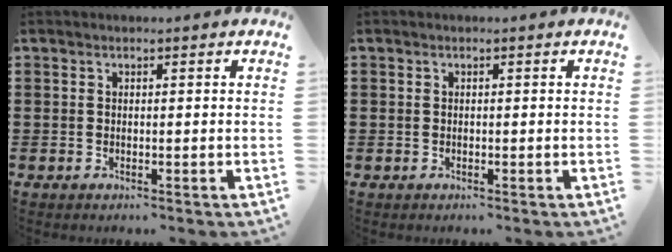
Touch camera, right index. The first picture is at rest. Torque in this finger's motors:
{"motor_torque": [1.03, 1.11, -0.14, -0.16]}